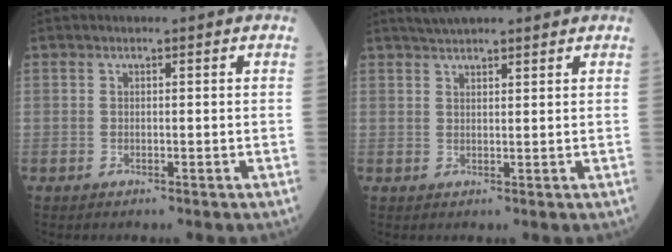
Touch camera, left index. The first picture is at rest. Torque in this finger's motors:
{"motor_torque": [0.03, -0.03, 0.04, 0.01]}